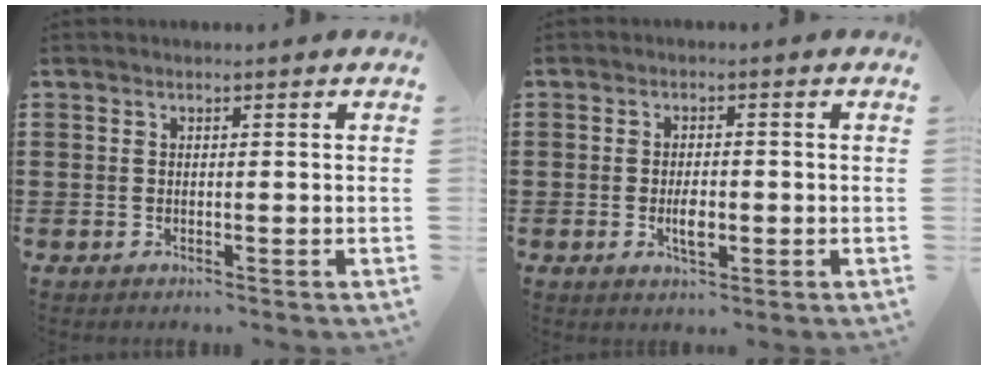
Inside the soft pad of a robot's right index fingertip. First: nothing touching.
{"total": 3.2, "force": [-0.7, 1.2, 2.8], "torque": [-0.060, -0.002, -0.014]}